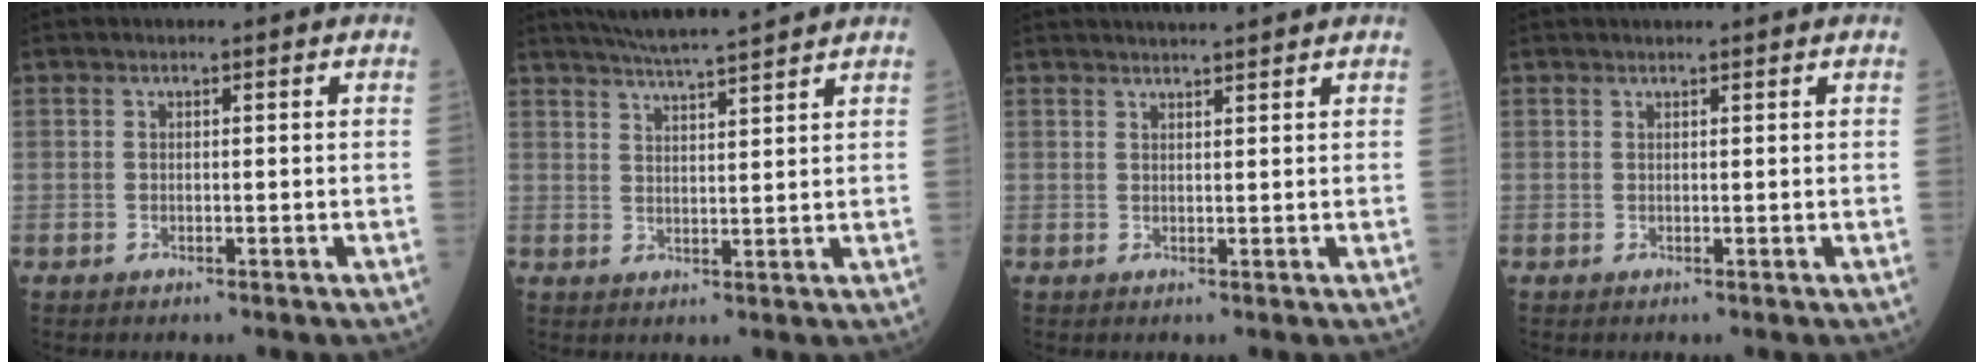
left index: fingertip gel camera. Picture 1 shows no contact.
{"total": 9.8, "force": [8.9, -0.6, 4.0], "torque": [-0.071, 0.018, 0.133]}
{"total": 4.2, "force": [3.9, -0.3, 1.4], "torque": [-0.020, 0.021, 0.053]}
{"total": 2.0, "force": [1.8, -0.1, 0.6], "torque": [-0.007, 0.014, 0.028]}